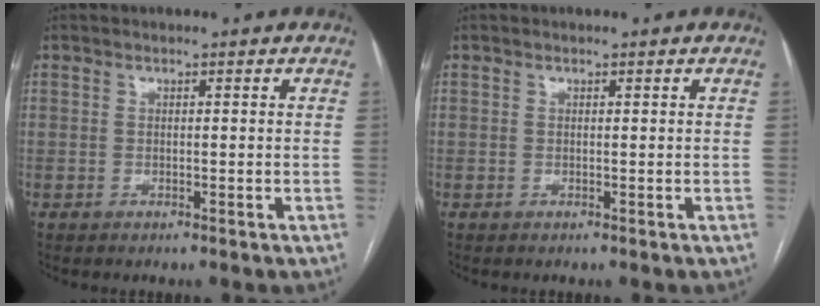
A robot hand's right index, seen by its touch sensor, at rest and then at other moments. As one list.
[{"total": 0.0}]